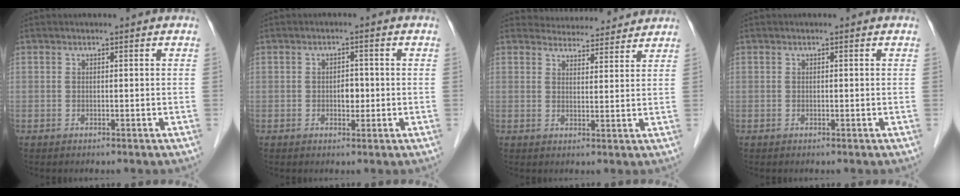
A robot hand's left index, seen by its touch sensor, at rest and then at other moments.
{"total": 2.2, "force": [-0.5, 1.4, 1.7], "torque": [-0.025, 0.001, -0.006]}
{"total": 8.1, "force": [7.9, 1.8, 0.6], "torque": [0.001, 0.012, 0.096]}
{"total": 0.0}